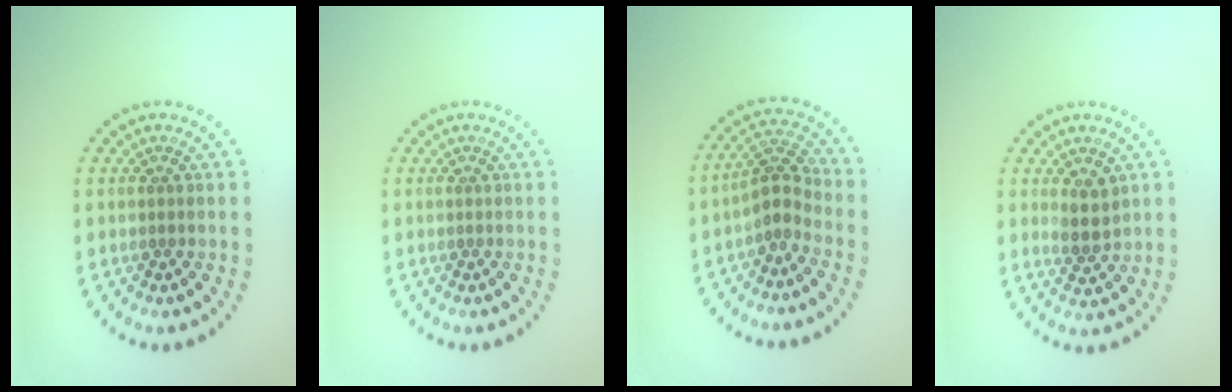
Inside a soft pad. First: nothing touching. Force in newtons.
{"total": 0.0}
{"total": 2.8, "press": 2.4, "slide": 1.4}
{"total": 2.3, "press": 2.1, "slide": 1.0}